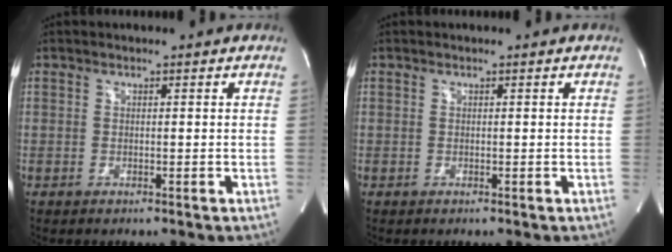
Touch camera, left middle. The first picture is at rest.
{"total": 0.0}